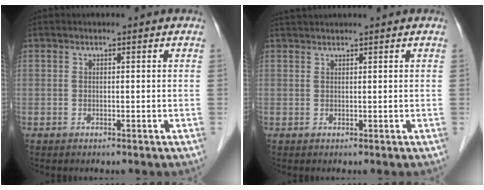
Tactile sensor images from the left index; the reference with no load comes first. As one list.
[{"total": 2.2, "force": [2.1, -0.3, 0.6], "torque": [-0.008, 0.023, 0.043]}]